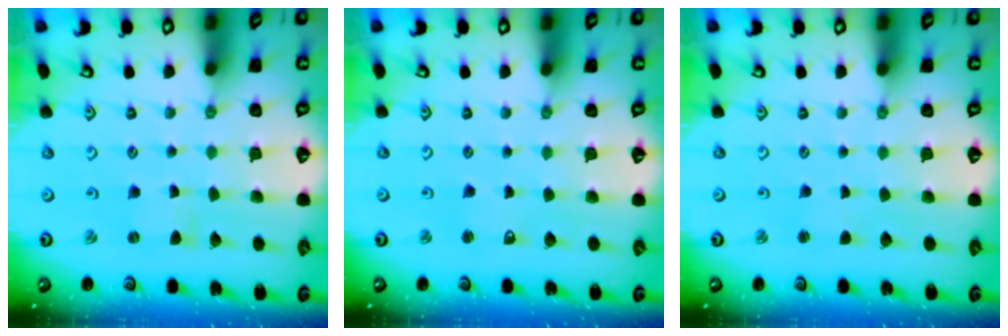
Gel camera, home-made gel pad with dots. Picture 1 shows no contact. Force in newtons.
{"total": 2.4, "press": 2.4, "slide": 0.3}
{"total": 0.8, "press": 0.8, "slide": 0.2}